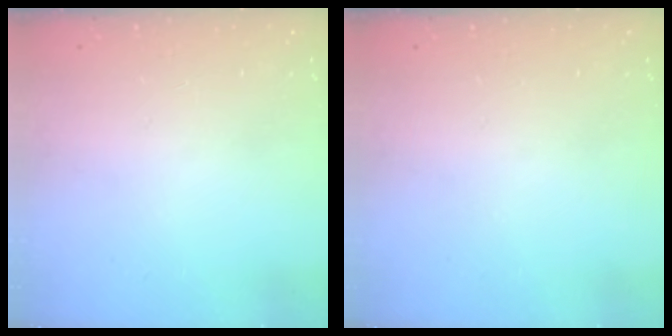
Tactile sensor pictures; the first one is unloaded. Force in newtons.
{"total": 0.0}